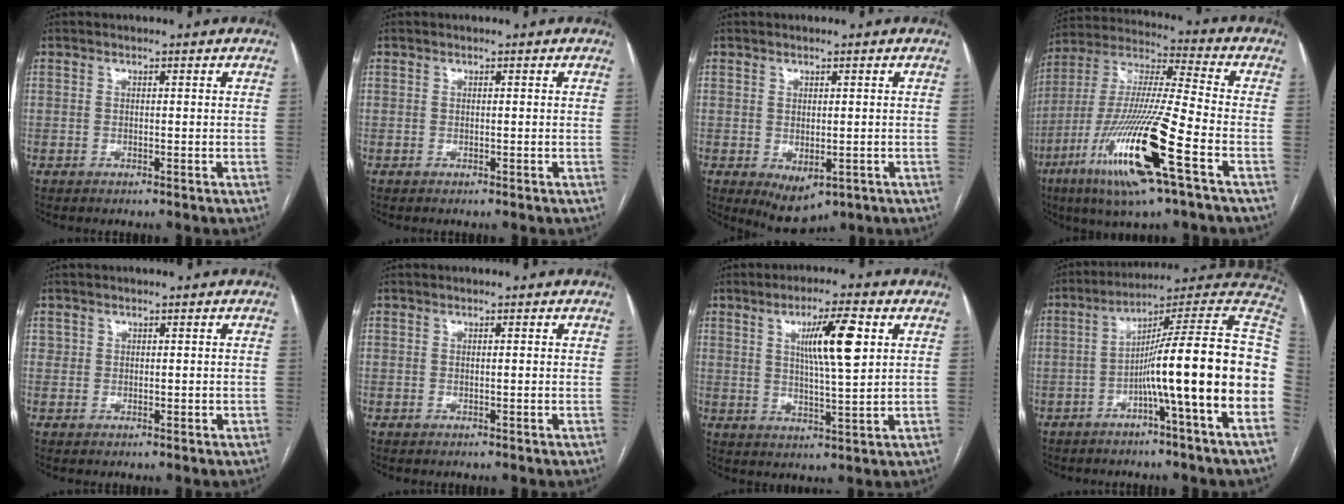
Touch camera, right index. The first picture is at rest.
{"total": 0.0}
{"total": 4.9, "force": [-1.8, 2.9, 3.5], "torque": [-0.048, -0.009, -0.007]}
{"total": 20.3, "force": [-8.9, 0.8, 18.3], "torque": [-0.389, -0.036, -0.169]}
{"total": 1.2, "force": [0.4, 1.1, 0.5], "torque": [-0.007, 0.005, 0.008]}
{"total": 0.5, "force": [0.2, 0.0, 0.5], "torque": [-0.009, 0.001, 0.001]}
{"total": 9.4, "force": [3.1, 0.8, 8.8], "torque": [-0.148, 0.002, 0.051]}
{"total": 18.6, "force": [-3.7, -1.8, 18.2], "torque": [-0.214, 0.031, -0.069]}